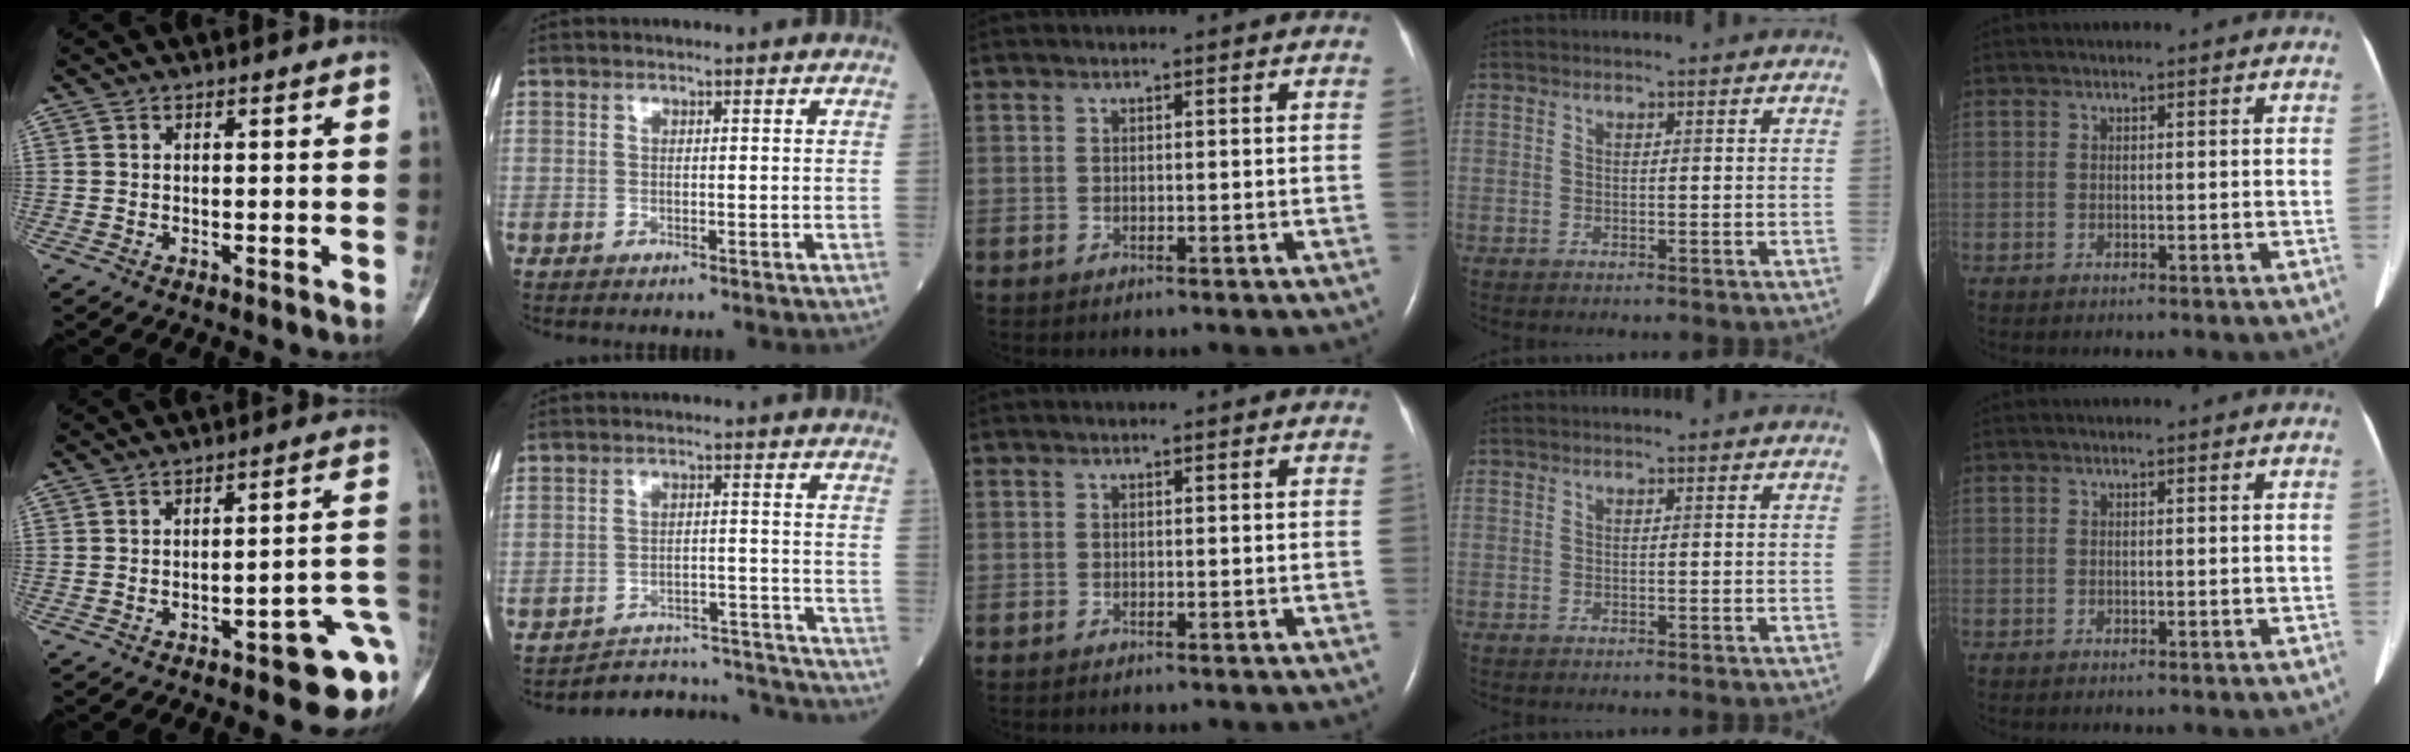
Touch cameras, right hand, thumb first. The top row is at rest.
{"thumb": {"total": 12.1, "force": [-4.7, 3.6, 10.5], "torque": [-0.096, 0.036, -0.050]}, "index": {"total": 12.9, "force": [-12.9, 0.9, -0.4], "torque": [0.018, 0.032, -0.170]}}